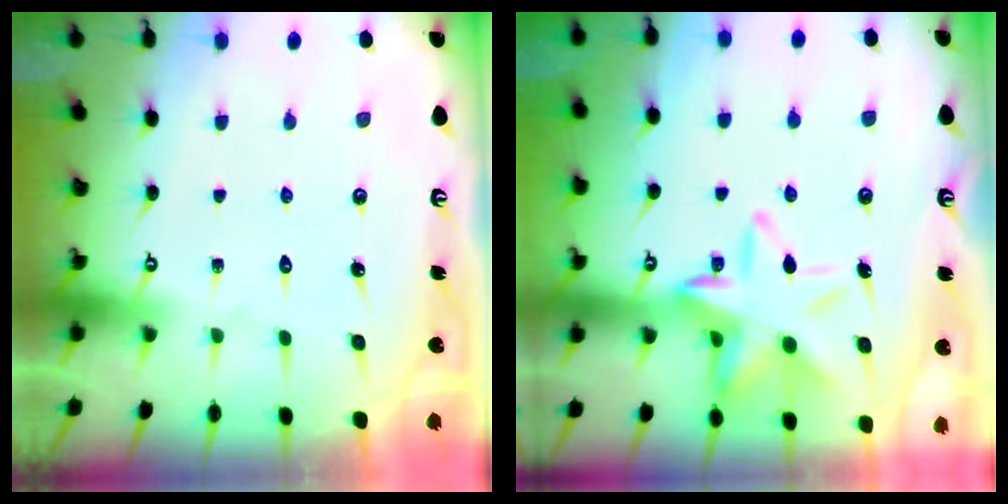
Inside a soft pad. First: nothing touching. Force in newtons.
{"total": 14.8, "press": 14.7, "slide": 1.1}